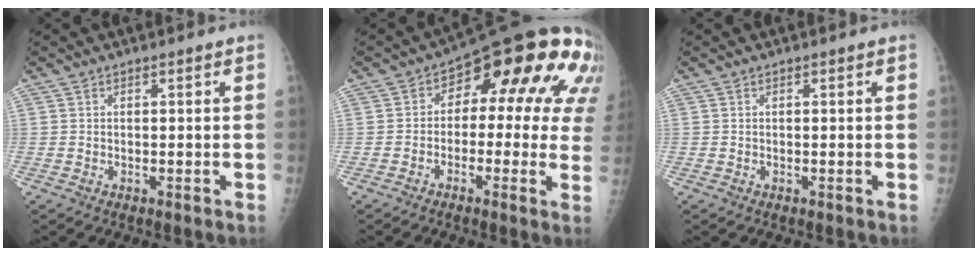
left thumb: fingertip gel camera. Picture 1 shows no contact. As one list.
[{"total": 19.1, "force": [4.7, 9.9, 15.7], "torque": [-0.141, 0.026, 0.043]}, {"total": 0.0}]